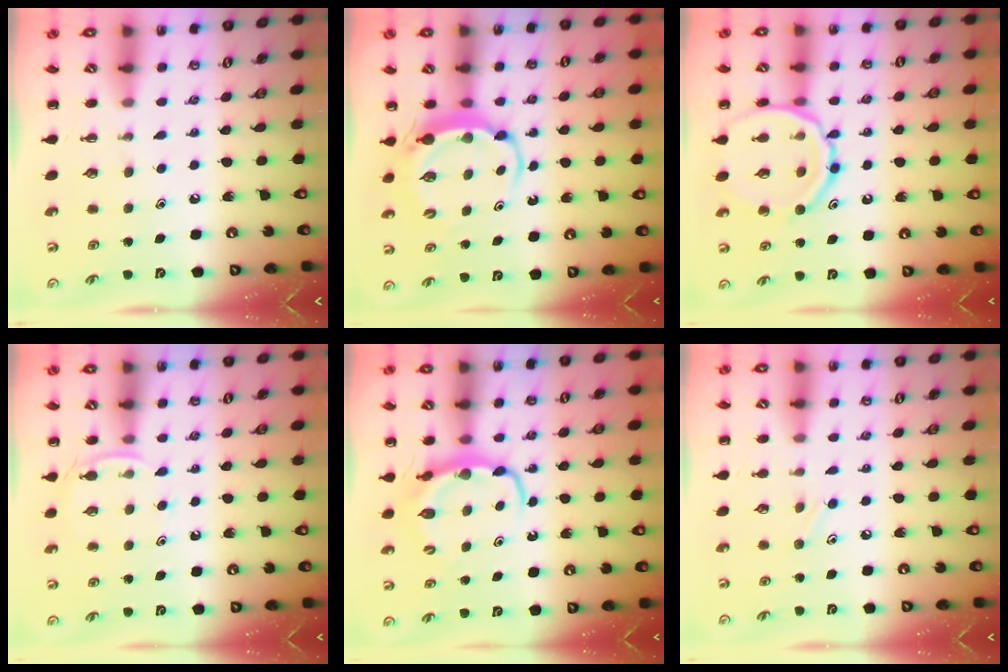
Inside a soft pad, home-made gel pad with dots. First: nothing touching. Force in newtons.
{"total": 5.6, "press": 5.5, "slide": 0.6}
{"total": 14.2, "press": 14.1, "slide": 0.8}
{"total": 4.5, "press": 4.3, "slide": 1.3}
{"total": 6.4, "press": 6.4, "slide": 0.4}
{"total": 6.7, "press": 6.4, "slide": 2.2}